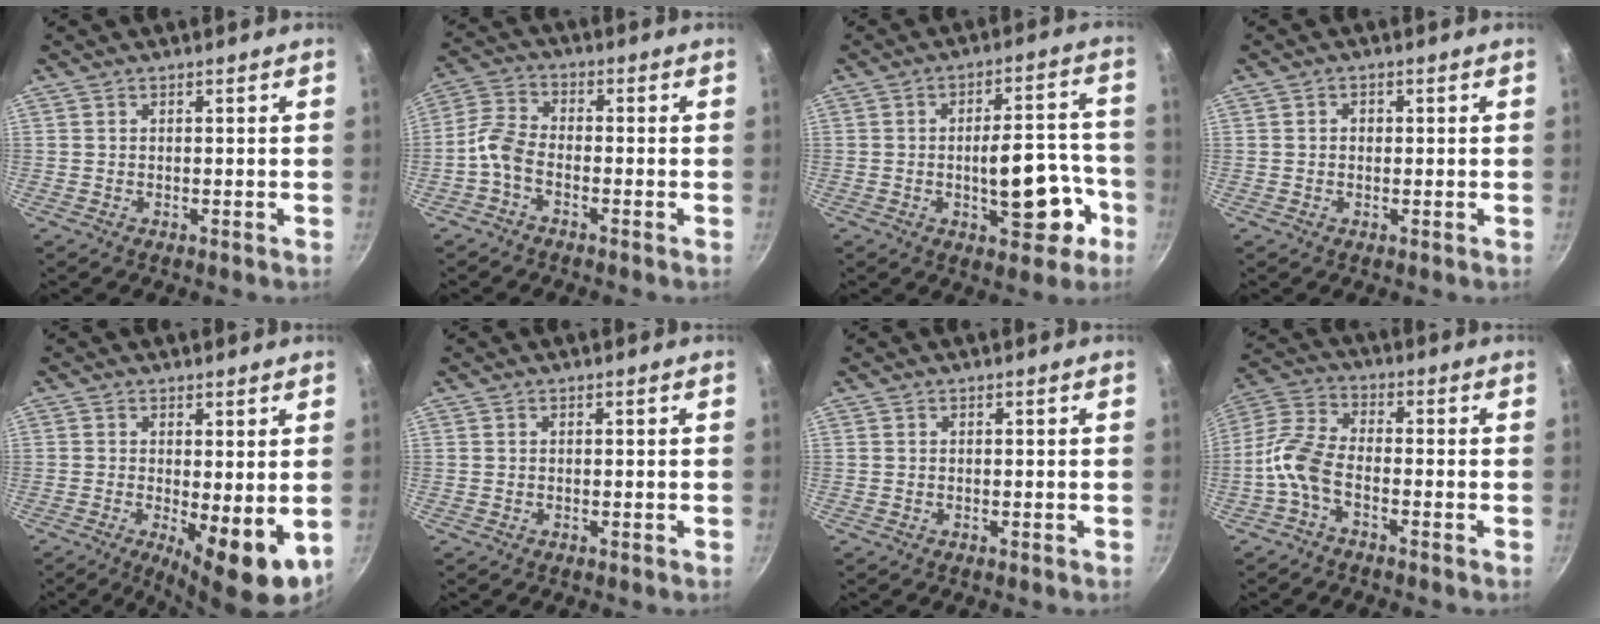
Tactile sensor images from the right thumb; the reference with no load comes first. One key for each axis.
{"total": 5.8, "fx": -2.8, "fy": 3.1, "fz": 3.9, "tx": -0.088, "ty": 0.033, "tz": -0.072}
{"total": 13.5, "fx": -4.4, "fy": 6.1, "fz": 11.2, "tx": -0.114, "ty": 0.041, "tz": -0.053}
{"total": 1.4, "fx": 0.0, "fy": 1.2, "fz": 0.7, "tx": -0.008, "ty": 0.003, "tz": -0.001}
{"total": 9.2, "fx": -1.1, "fy": 3.1, "fz": 8.6, "tx": -0.110, "ty": -0.012, "tz": -0.004}
{"total": 0.0}
{"total": 0.0}
{"total": 7.9, "fx": -3.5, "fy": 3.8, "fz": 5.9, "tx": -0.134, "ty": 0.034, "tz": -0.087}